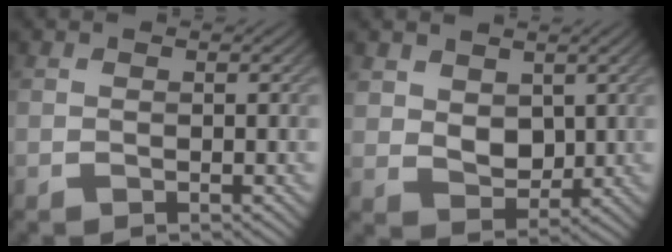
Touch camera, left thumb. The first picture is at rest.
{"total": 4.5, "force": [1.8, 3.3, 2.5], "torque": [-0.064, -0.008, 0.030]}